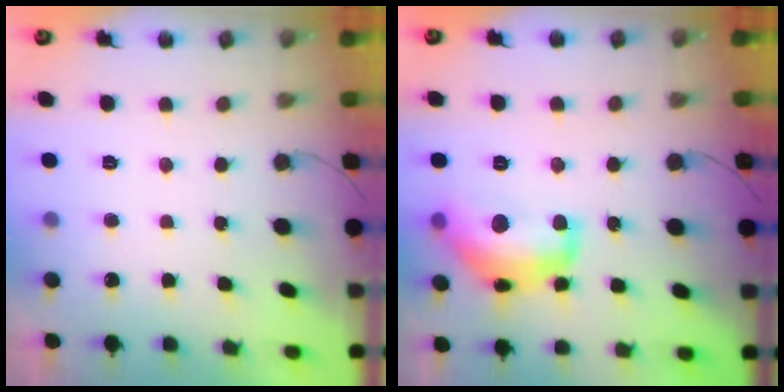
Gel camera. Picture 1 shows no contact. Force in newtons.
{"total": 15.0, "press": 15.0, "slide": 1.1}